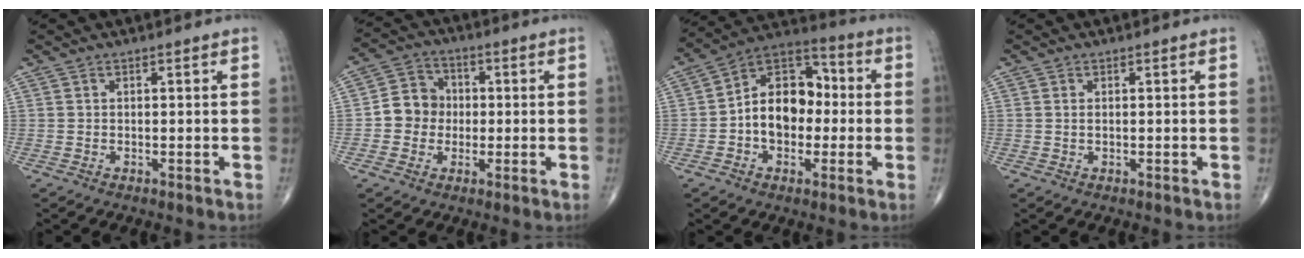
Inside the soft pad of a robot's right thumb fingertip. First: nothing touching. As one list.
[{"total": 7.6, "force": [-0.5, 7.0, 3.1], "torque": [-0.021, 0.021, -0.022]}, {"total": 14.2, "force": [-1.0, 10.0, 10.0], "torque": [-0.127, 0.043, -0.027]}, {"total": 0.6, "force": [0.2, 0.3, 0.5], "torque": [-0.013, 0.003, 0.005]}]